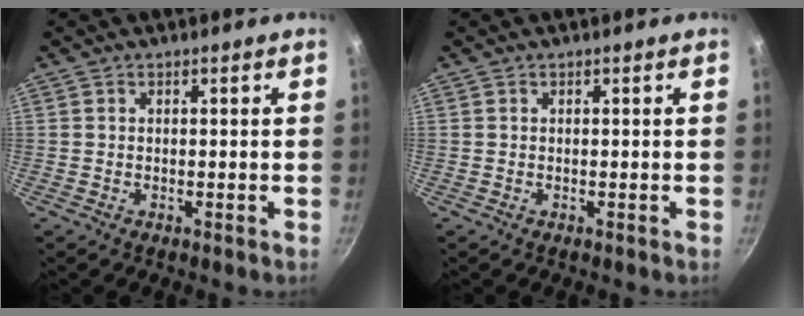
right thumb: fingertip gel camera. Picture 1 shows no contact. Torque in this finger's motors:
{"motor_torque": [-0.03, -0.03, 0.10, -0.10, 0.00]}